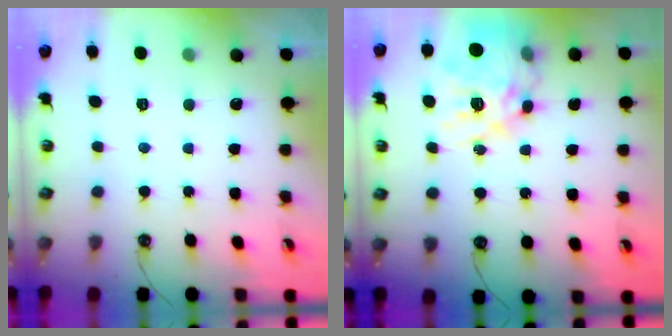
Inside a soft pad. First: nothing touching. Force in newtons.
{"total": 20.0, "press": 19.9, "slide": 1.8}